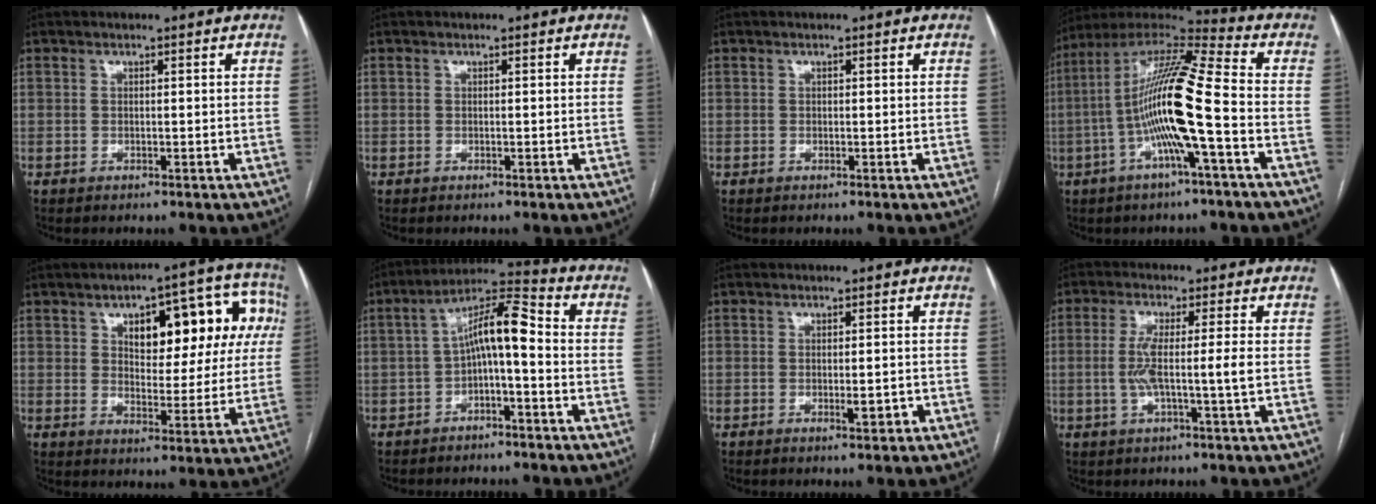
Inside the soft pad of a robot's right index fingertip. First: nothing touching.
{"total": 0.0}
{"total": 0.0}
{"total": 16.4, "force": [-3.1, 0.6, 16.1], "torque": [-0.306, 0.012, -0.069]}
{"total": 15.9, "force": [5.2, 7.0, 13.3], "torque": [-0.157, 0.044, 0.072]}
{"total": 8.9, "force": [-0.8, 1.9, 8.6], "torque": [-0.148, 0.040, -0.016]}
{"total": 2.0, "force": [-0.7, 0.6, 1.8], "torque": [-0.029, -0.002, -0.008]}
{"total": 6.1, "force": [-0.6, -0.3, 6.0], "torque": [-0.121, -0.002, -0.011]}